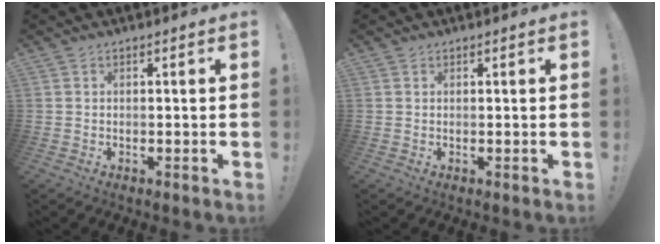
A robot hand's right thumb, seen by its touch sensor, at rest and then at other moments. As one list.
[{"total": 0.7, "force": [0.5, 0.4, 0.0], "torque": [0.006, -0.003, 0.009]}]